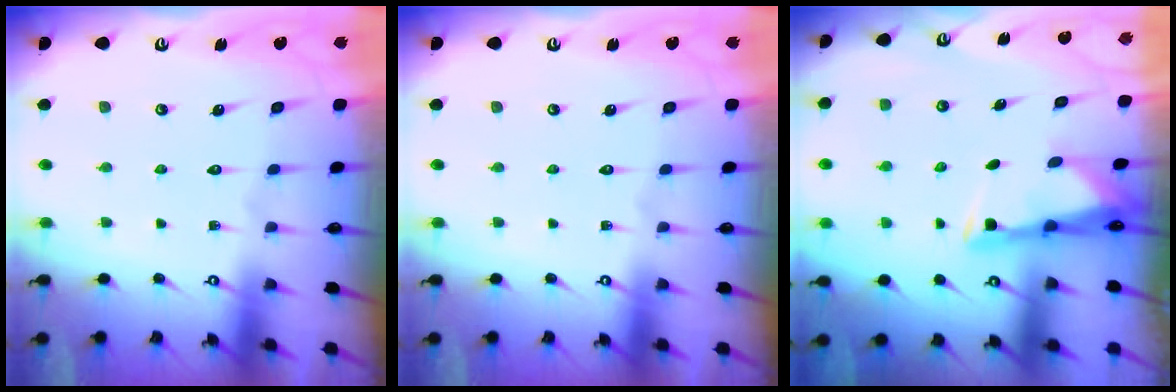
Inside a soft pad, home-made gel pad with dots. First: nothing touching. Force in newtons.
{"total": 0.0}
{"total": 3.3, "press": 3.2, "slide": 0.9}